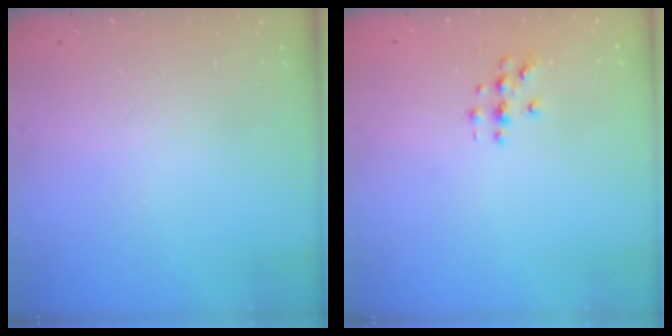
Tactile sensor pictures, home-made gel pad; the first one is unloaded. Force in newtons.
{"total": 2.9, "press": 2.9, "slide": 0.3}